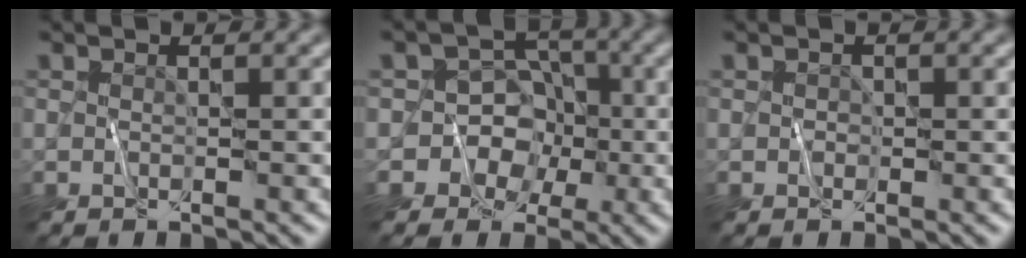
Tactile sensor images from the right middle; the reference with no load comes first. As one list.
[{"total": 6.3, "force": [-2.1, 5.9, 0.7], "torque": [0.020, 0.020, -0.057]}, {"total": 0.0}]